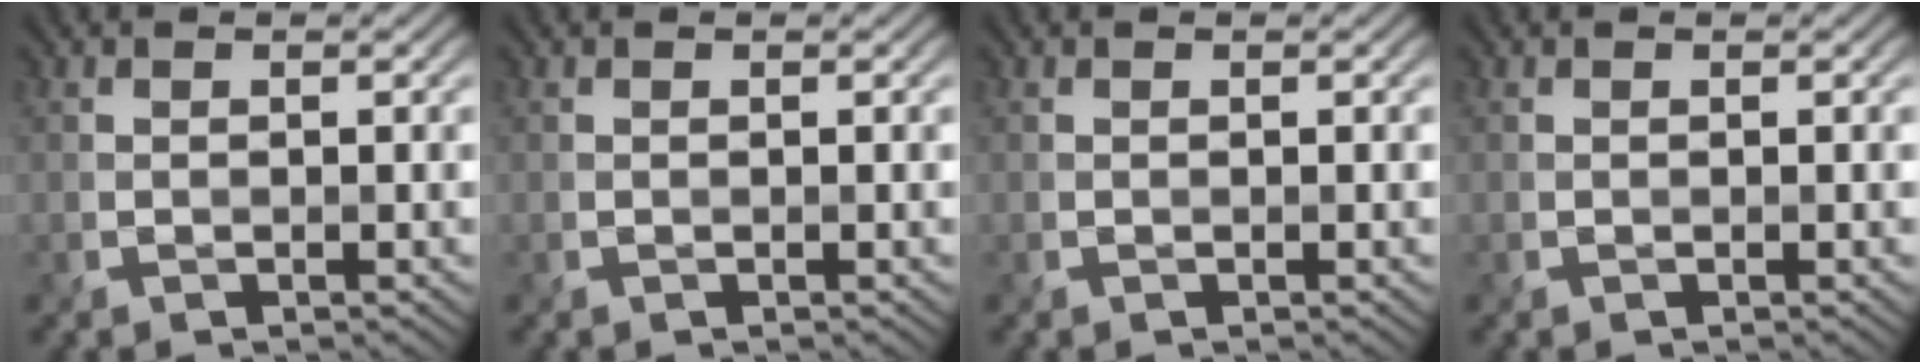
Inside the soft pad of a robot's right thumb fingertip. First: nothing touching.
{"total": 0.0}
{"total": 0.0}
{"total": 0.0}